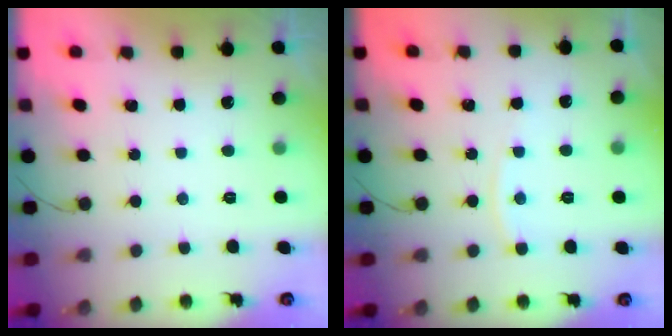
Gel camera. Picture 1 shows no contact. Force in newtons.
{"total": 3.6, "press": 3.6, "slide": 0.5}